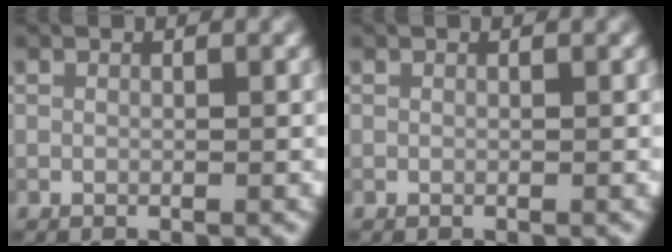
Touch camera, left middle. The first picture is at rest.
{"total": 0.0}